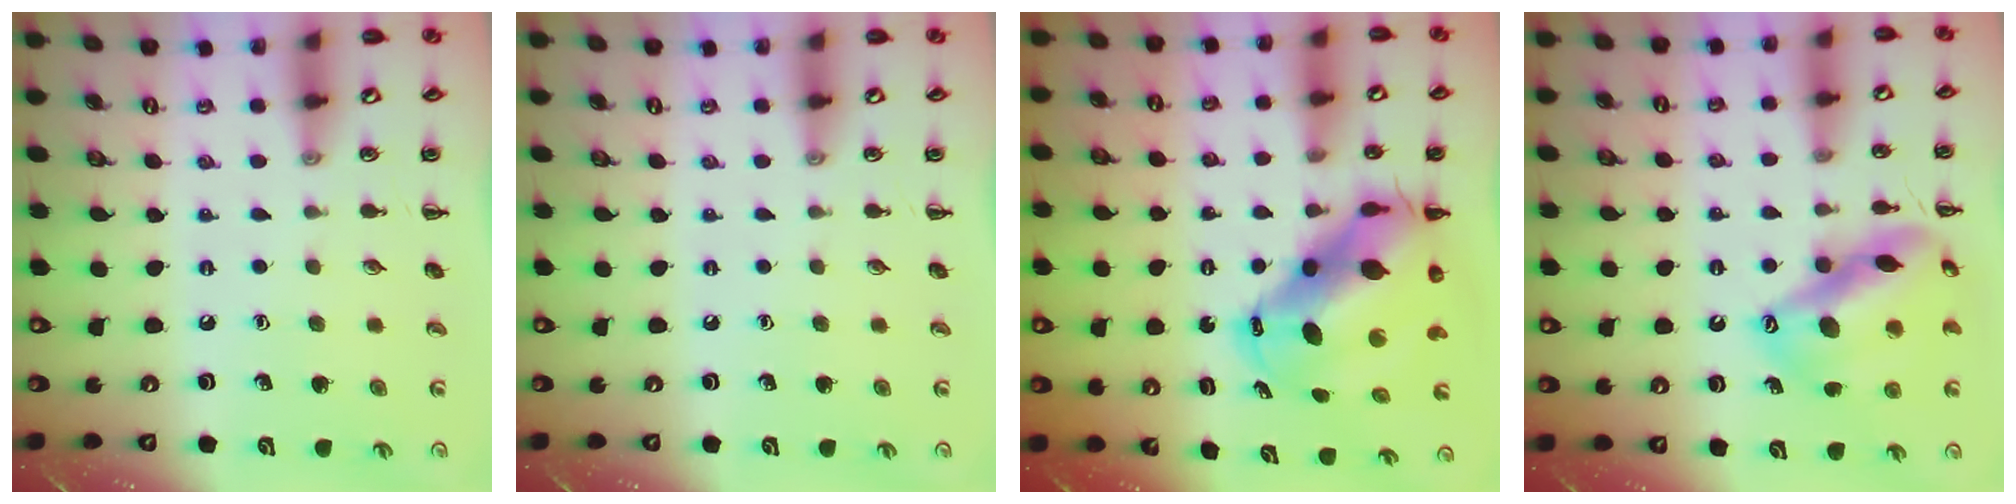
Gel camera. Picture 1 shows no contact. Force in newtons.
{"total": 0.0}
{"total": 13.2, "press": 12.7, "slide": 3.8}
{"total": 17.9, "press": 17.7, "slide": 2.8}